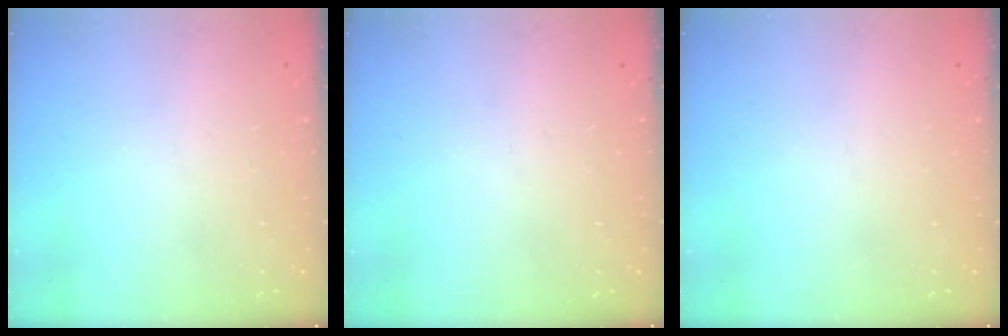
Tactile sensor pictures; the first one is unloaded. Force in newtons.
{"total": 0.0}
{"total": 0.0}